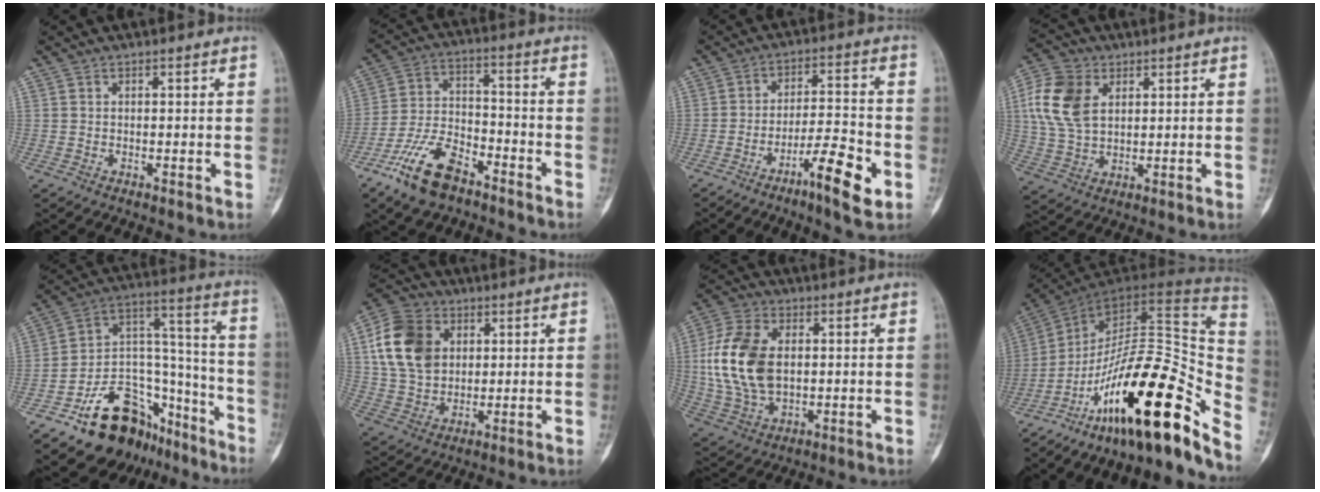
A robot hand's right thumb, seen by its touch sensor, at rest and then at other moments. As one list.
[{"total": 12.9, "force": [-8.4, 6.0, 7.7], "torque": [-0.148, 0.049, -0.164]}, {"total": 10.5, "force": [-5.1, 2.1, 9.0], "torque": [-0.146, 0.030, -0.085]}, {"total": 12.0, "force": [3.4, 8.1, 8.2], "torque": [-0.160, -0.001, 0.066]}, {"total": 23.2, "force": [-14.8, 13.3, 11.9], "torque": [-0.146, 0.117, -0.238]}, {"total": 14.6, "force": [3.9, 11.2, 8.7], "torque": [-0.143, 0.000, 0.069]}, {"total": 16.0, "force": [1.4, 10.2, 12.2], "torque": [-0.242, 0.000, 0.031]}, {"total": 29.8, "force": [-17.4, 8.4, 22.7], "torque": [-0.271, 0.102, -0.274]}]